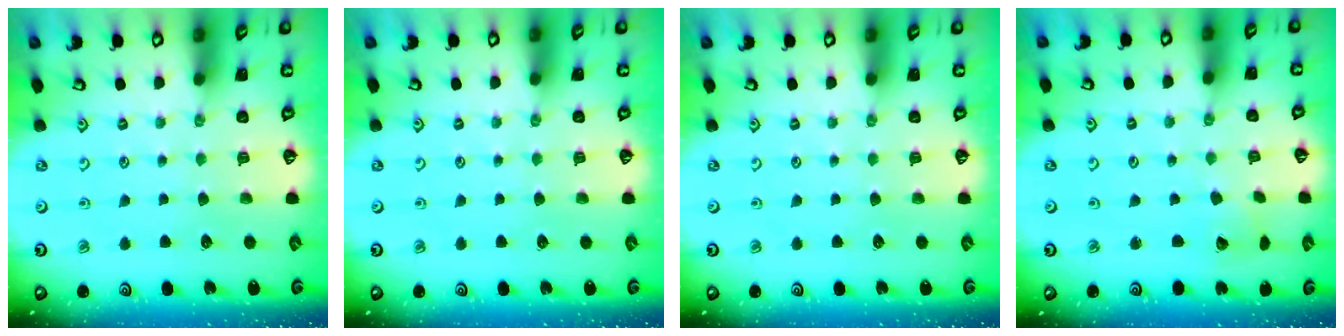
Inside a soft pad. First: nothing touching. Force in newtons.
{"total": 0.0}
{"total": 0.0}
{"total": 2.2, "press": 2.2, "slide": 0.3}